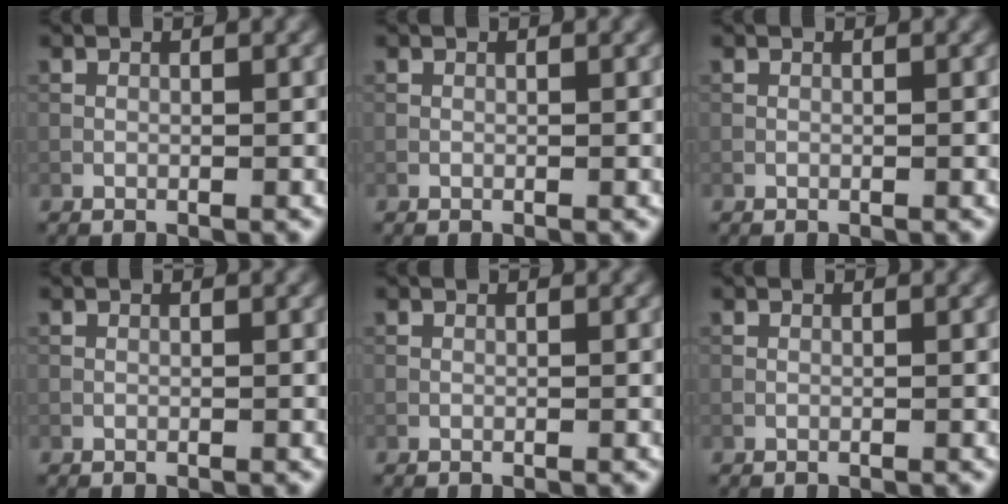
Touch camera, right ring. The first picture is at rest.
{"total": 0.0}
{"total": 0.0}
{"total": 0.0}
{"total": 0.0}
{"total": 0.0}